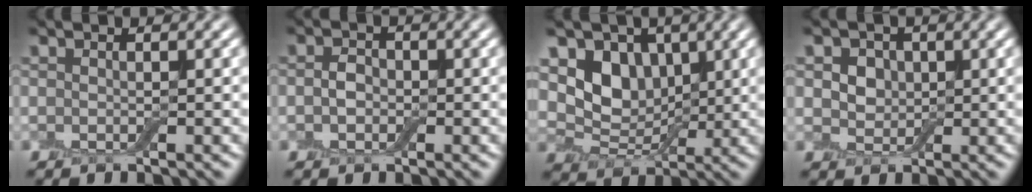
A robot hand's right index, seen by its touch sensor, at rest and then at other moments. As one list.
[{"total": 1.7, "force": [-0.2, 1.4, 1.0], "torque": [-0.019, 0.001, -0.012]}, {"total": 5.3, "force": [1.5, 4.1, 2.9], "torque": [-0.053, -0.008, 0.017]}, {"total": 4.1, "force": [1.6, 3.2, 2.1], "torque": [-0.039, 0.012, 0.011]}]